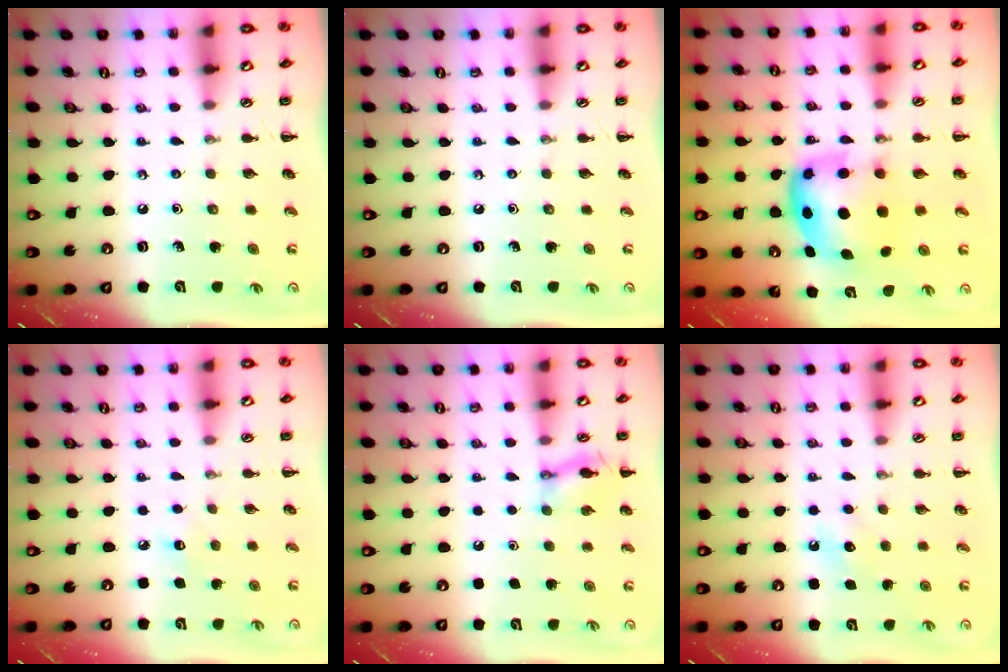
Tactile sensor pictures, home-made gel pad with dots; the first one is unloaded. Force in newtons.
{"total": 0.0}
{"total": 7.0, "press": 6.8, "slide": 1.6}
{"total": 5.4, "press": 5.2, "slide": 1.3}
{"total": 1.6, "press": 1.6, "slide": 0.1}
{"total": 6.7, "press": 6.5, "slide": 1.7}